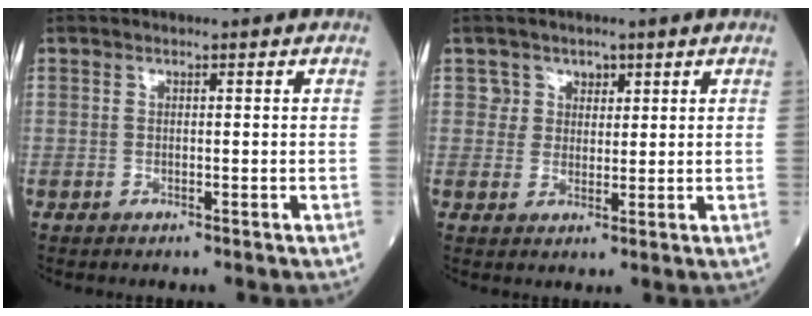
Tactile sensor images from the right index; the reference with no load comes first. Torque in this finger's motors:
{"motor_torque": [-0.09, 0.11, -0.09, -0.01]}